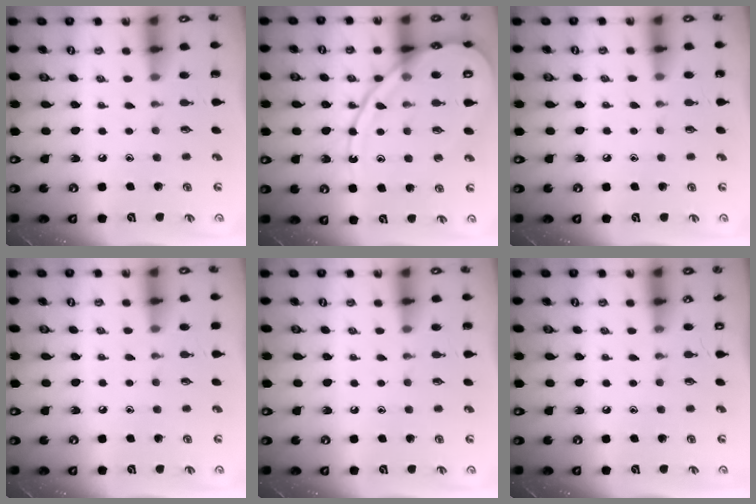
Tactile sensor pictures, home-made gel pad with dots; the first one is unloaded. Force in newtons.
{"total": 14.9, "press": 14.9, "slide": 1.3}
{"total": 5.0, "press": 5.0, "slide": 0.6}
{"total": 0.0}
{"total": 0.0}
{"total": 0.0}